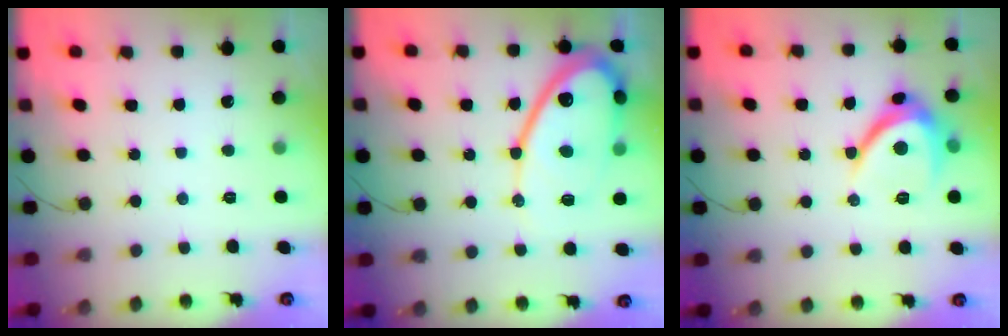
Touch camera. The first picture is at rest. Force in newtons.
{"total": 16.5, "press": 16.5, "slide": 1.1}
{"total": 10.0, "press": 10.0, "slide": 0.9}